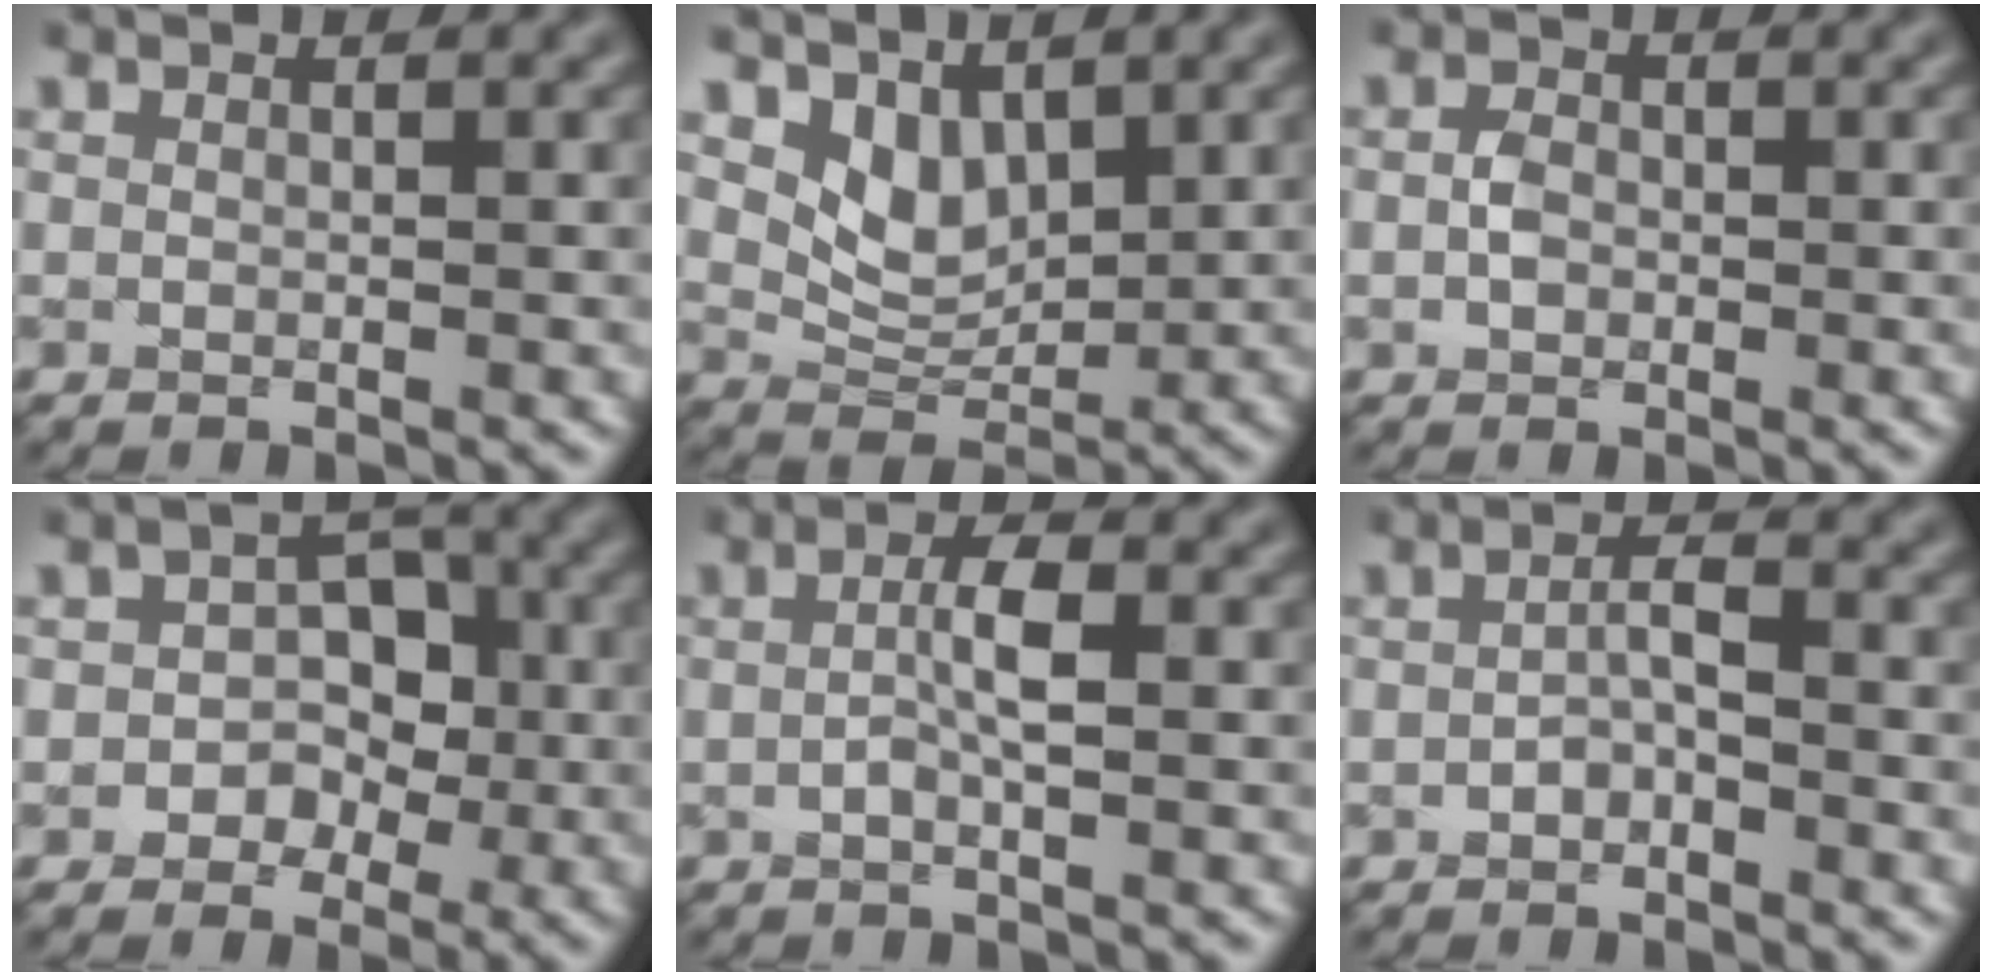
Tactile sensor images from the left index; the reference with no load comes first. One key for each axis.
{"total": 3.5, "fx": 2.1, "fy": 2.1, "fz": 1.8, "tx": -0.040, "ty": -0.014, "tz": 0.037}
{"total": 1.7, "fx": -0.2, "fy": 1.4, "fz": 1.0, "tx": -0.022, "ty": 0.002, "tz": -0.008}
{"total": 4.0, "fx": -0.8, "fy": 3.2, "fz": 2.1, "tx": 0.004, "ty": 0.004, "tz": -0.022}
{"total": 2.5, "fx": -0.3, "fy": 0.6, "fz": 2.4, "tx": -0.046, "ty": 0.005, "tz": -0.008}
{"total": 1.9, "fx": -0.7, "fy": 0.9, "fz": 1.5, "tx": -0.028, "ty": 0.006, "tz": -0.017}